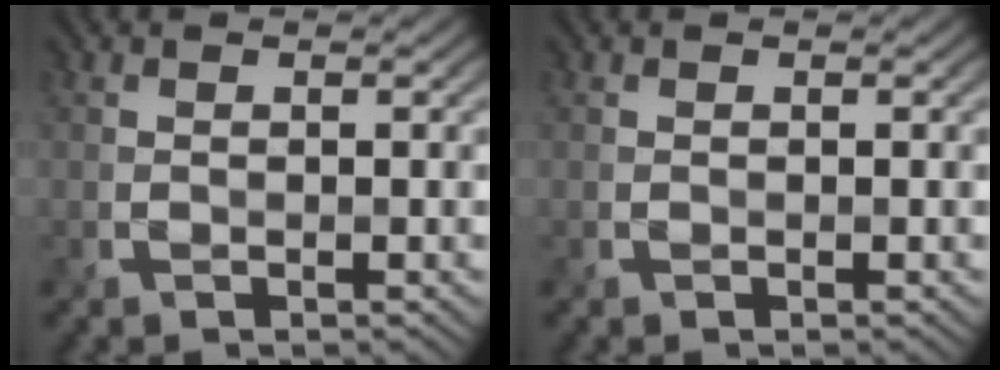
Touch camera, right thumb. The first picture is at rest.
{"total": 0.0}